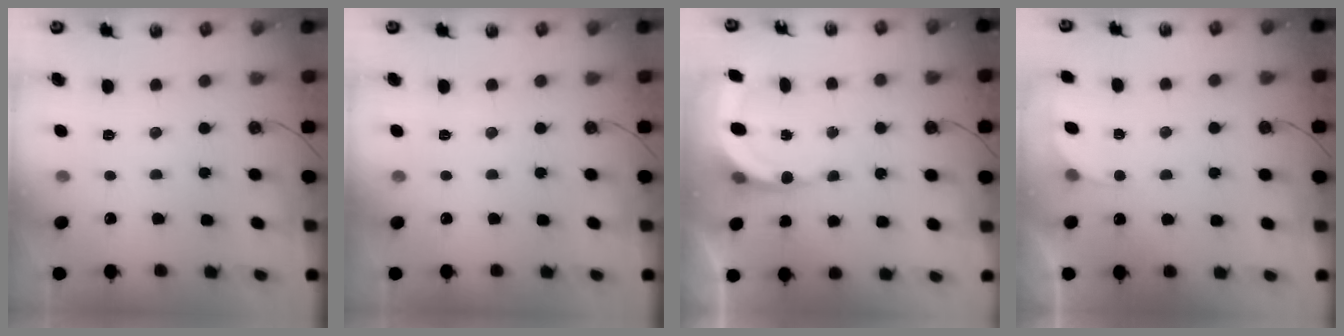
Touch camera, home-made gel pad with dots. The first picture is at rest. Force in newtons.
{"total": 0.0}
{"total": 5.9, "press": 5.8, "slide": 0.7}
{"total": 3.5, "press": 3.5, "slide": 0.6}